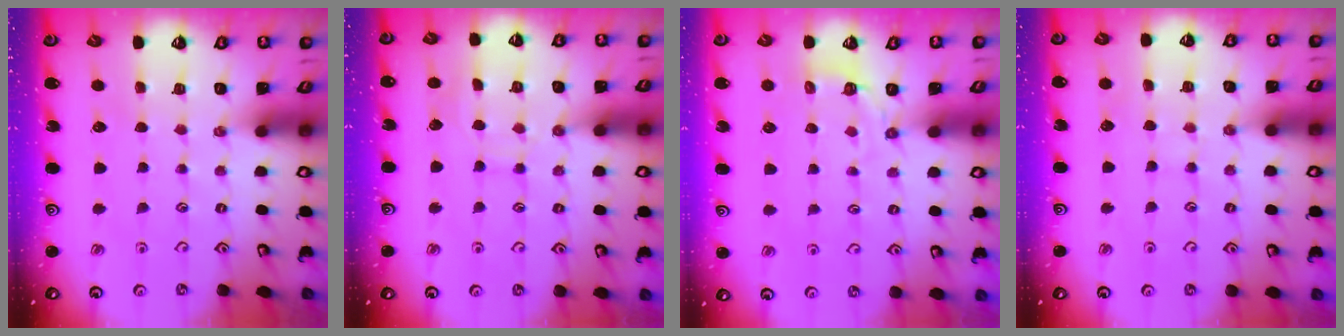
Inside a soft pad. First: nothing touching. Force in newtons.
{"total": 8.9, "press": 8.9, "slide": 0.6}
{"total": 2.9, "press": 2.0, "slide": 2.1}
{"total": 5.1, "press": 5.1, "slide": 0.5}